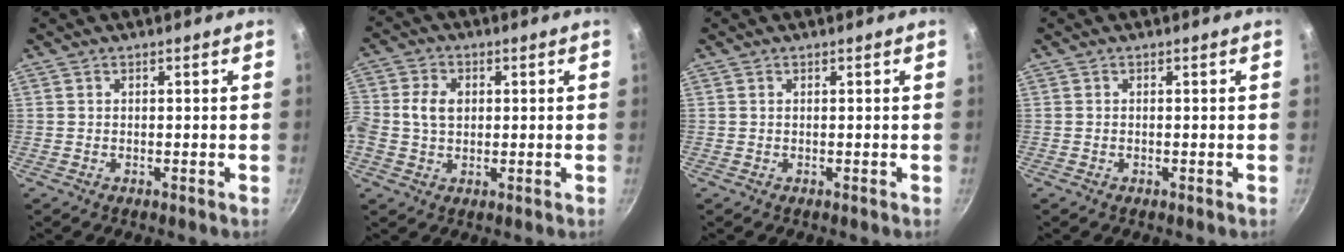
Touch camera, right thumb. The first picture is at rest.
{"total": 6.1, "force": [0.5, 4.7, 4.0], "torque": [-0.065, 0.010, 0.001]}
{"total": 0.0}
{"total": 0.0}